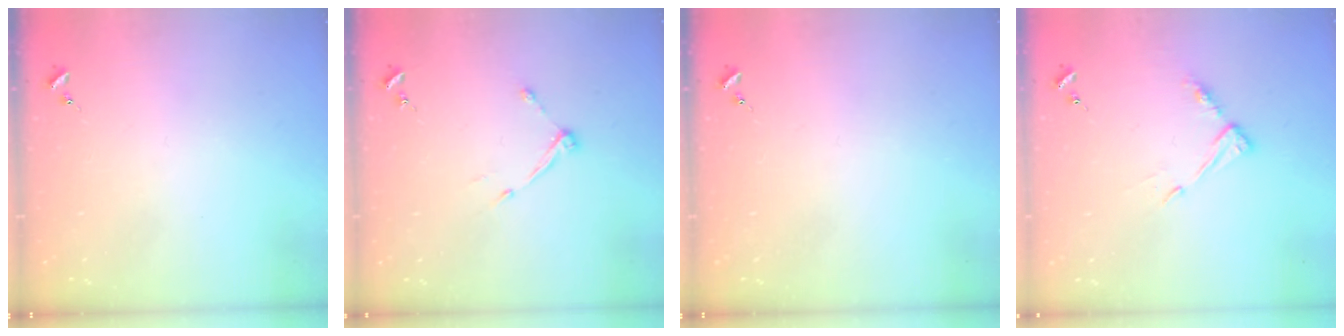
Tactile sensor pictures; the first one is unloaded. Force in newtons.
{"total": 5.1, "press": 5.1, "slide": 0.6}
{"total": 0.0}
{"total": 6.8, "press": 6.8, "slide": 0.5}